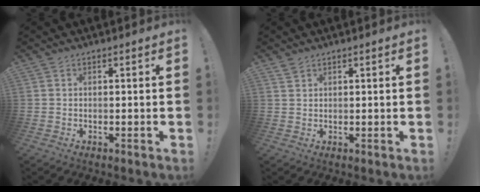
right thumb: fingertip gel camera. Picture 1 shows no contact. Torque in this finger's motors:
{"motor_torque": [0.15, -0.01, 0.14, -0.04, -0.05]}